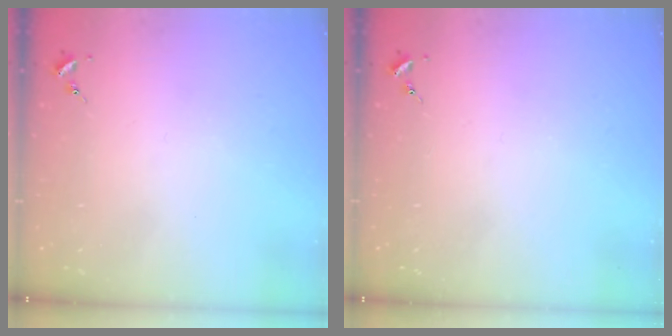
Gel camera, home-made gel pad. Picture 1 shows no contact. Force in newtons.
{"total": 0.0}